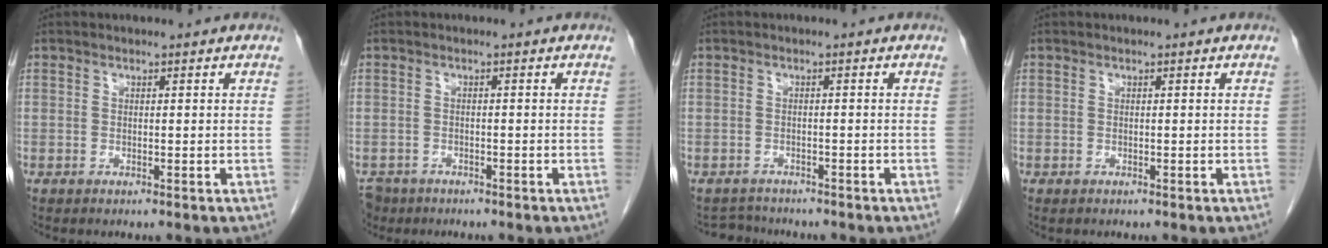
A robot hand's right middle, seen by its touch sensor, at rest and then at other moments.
{"total": 4.5, "force": [-3.4, 2.8, 0.8], "torque": [-0.016, -0.002, -0.058]}
{"total": 2.6, "force": [-2.4, 0.6, -0.4], "torque": [0.003, -0.009, -0.039]}
{"total": 0.0}